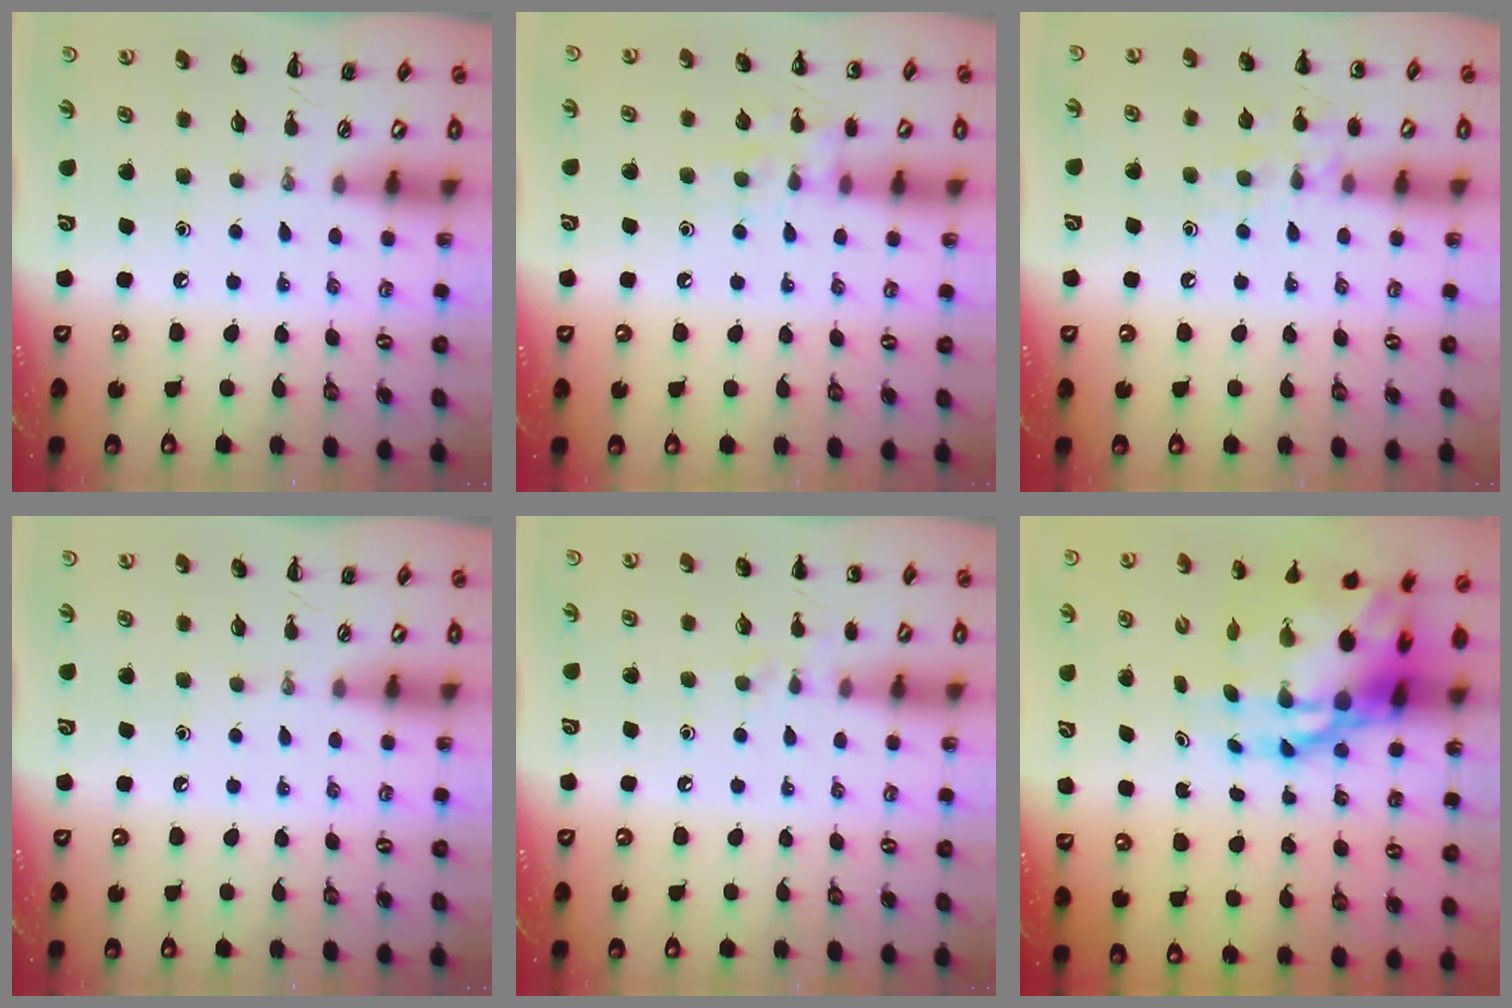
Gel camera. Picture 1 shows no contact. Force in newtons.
{"total": 8.8, "press": 8.8, "slide": 1.0}
{"total": 9.4, "press": 9.4, "slide": 1.1}
{"total": 0.0}
{"total": 5.3, "press": 5.1, "slide": 1.6}
{"total": 13.3, "press": 12.8, "slide": 3.6}